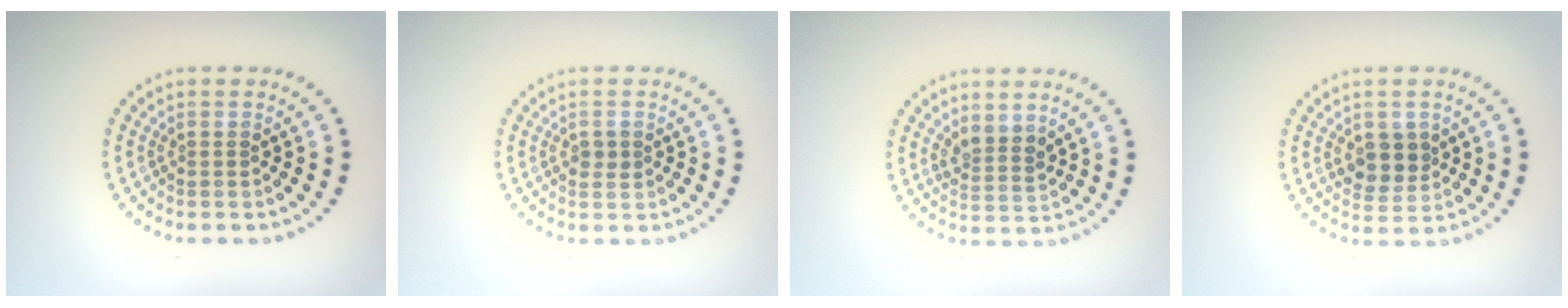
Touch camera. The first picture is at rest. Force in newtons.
{"total": 1.2, "press": 1.2, "slide": 0.1}
{"total": 2.4, "press": 1.9, "slide": 1.5}
{"total": 3.0, "press": 2.8, "slide": 0.9}